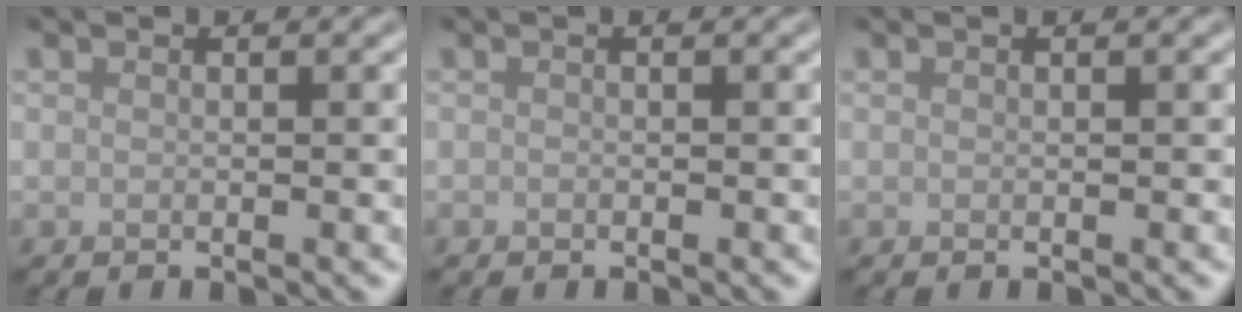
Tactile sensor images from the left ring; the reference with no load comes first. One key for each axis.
{"total": 0.0}
{"total": 0.0}